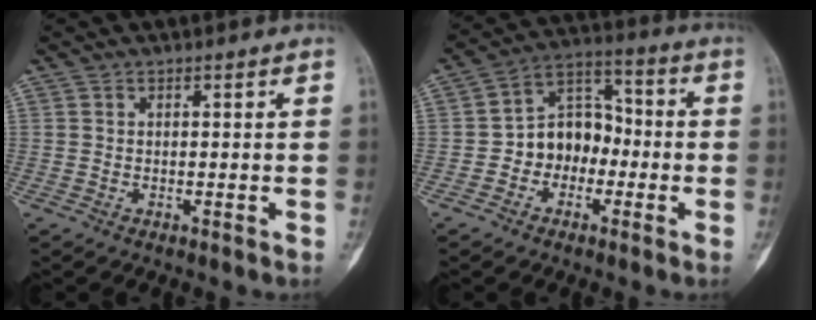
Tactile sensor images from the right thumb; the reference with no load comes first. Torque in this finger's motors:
{"motor_torque": [-0.33, 0.63, 0.45, 0.01, -0.02]}